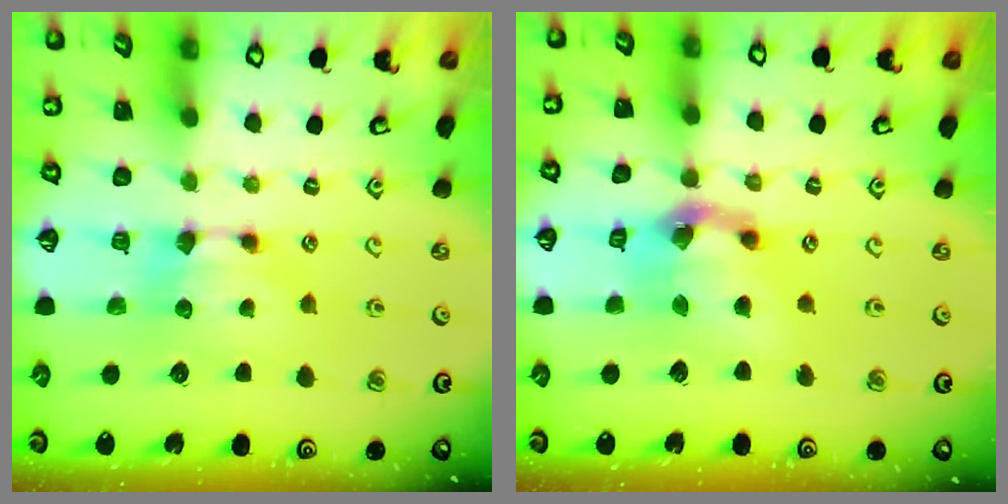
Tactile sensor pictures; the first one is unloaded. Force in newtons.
{"total": 8.3, "press": 7.9, "slide": 2.4}